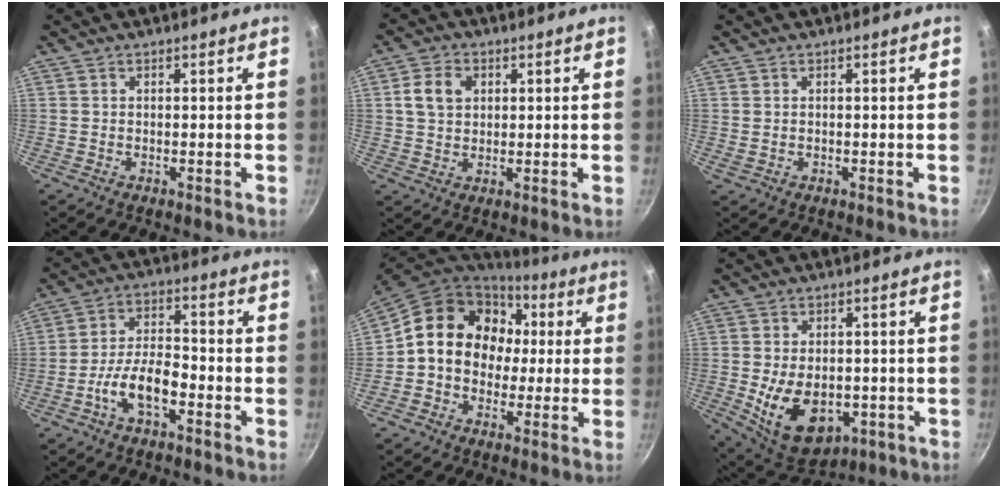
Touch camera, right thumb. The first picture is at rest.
{"total": 6.0, "force": [1.6, 4.6, 3.6], "torque": [-0.051, 0.006, 0.025]}
{"total": 0.6, "force": [0.1, 0.4, 0.5], "torque": [-0.010, 0.001, 0.003]}
{"total": 8.9, "force": [-4.1, 4.0, 6.8], "torque": [-0.117, 0.042, -0.080]}
{"total": 16.5, "force": [1.6, 13.9, 8.9], "torque": [-0.110, 0.041, 0.012]}
{"total": 13.6, "force": [-2.6, 9.0, 9.9], "torque": [-0.137, -0.004, -0.018]}